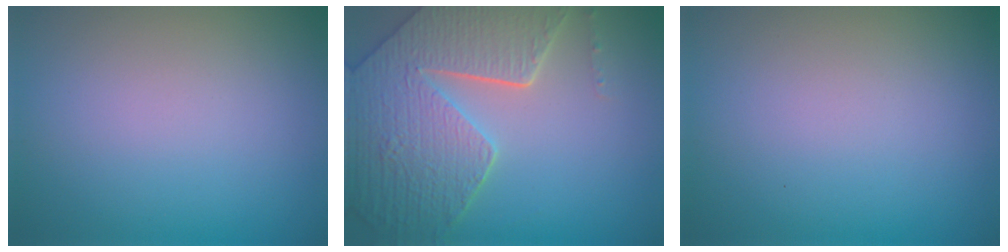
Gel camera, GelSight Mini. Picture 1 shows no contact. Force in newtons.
{"total": 8.8, "press": 6.3, "slide": 6.2}
{"total": 0.0}